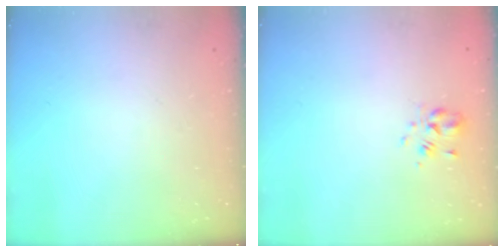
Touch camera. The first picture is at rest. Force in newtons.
{"total": 2.3, "press": 2.1, "slide": 1.0}